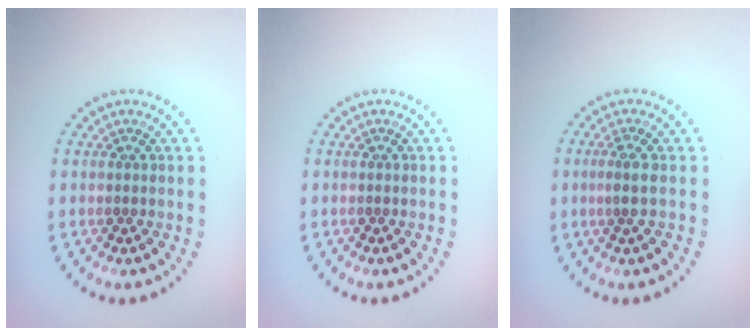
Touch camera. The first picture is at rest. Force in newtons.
{"total": 0.0}
{"total": 1.3, "press": 0.8, "slide": 0.9}